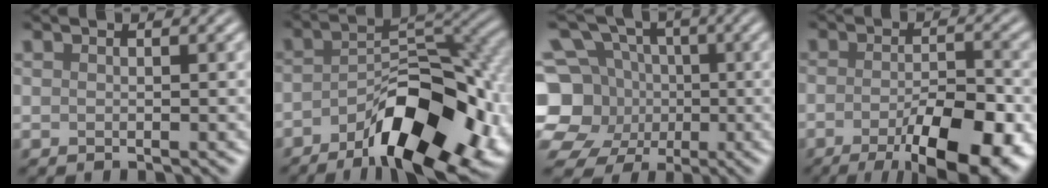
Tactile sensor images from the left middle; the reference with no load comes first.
{"total": 12.1, "force": [-6.3, 4.7, 9.2], "torque": [-0.141, -0.003, -0.098]}
{"total": 9.5, "force": [-1.5, 8.9, 3.1], "torque": [-0.092, 0.007, -0.055]}
{"total": 9.8, "force": [-5.0, 3.1, 7.9], "torque": [-0.122, -0.018, -0.068]}